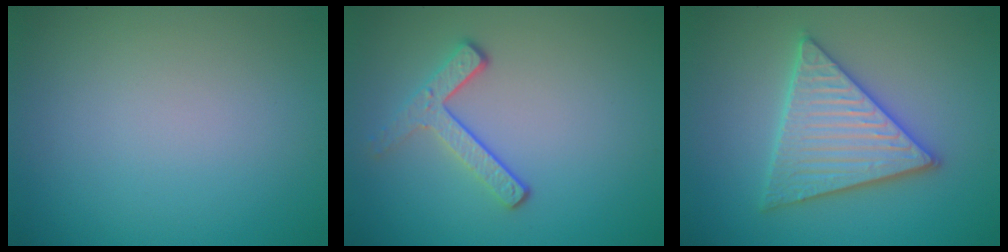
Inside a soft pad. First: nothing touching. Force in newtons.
{"total": 2.9, "press": 2.3, "slide": 1.7}
{"total": 5.6, "press": 5.5, "slide": 0.7}